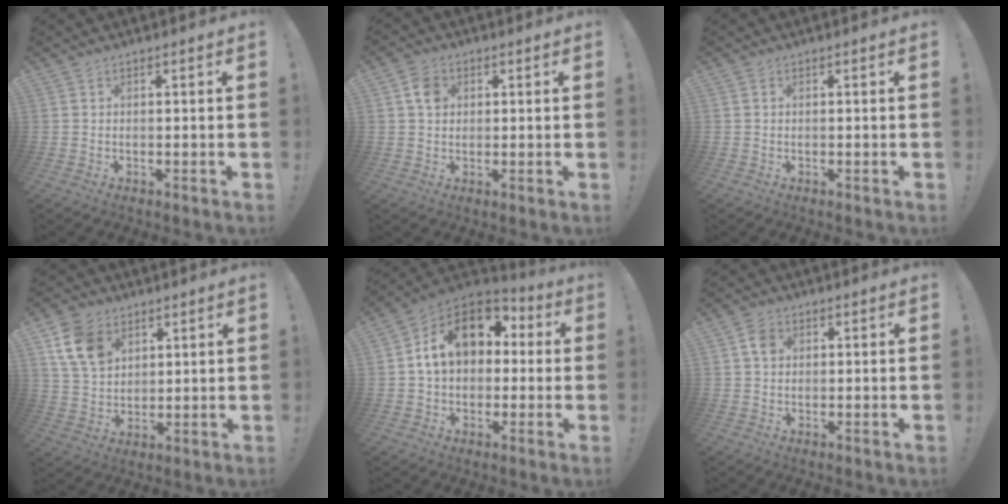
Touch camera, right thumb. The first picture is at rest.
{"total": 5.3, "force": [1.7, 4.2, 2.6], "torque": [-0.041, 0.005, 0.033]}
{"total": 0.5, "force": [0.2, 0.4, 0.3], "torque": [-0.012, 0.005, 0.005]}
{"total": 12.7, "force": [6.3, 9.2, 6.2], "torque": [-0.106, -0.015, 0.127]}
{"total": 16.6, "force": [4.6, 11.6, 10.9], "torque": [-0.165, -0.002, 0.085]}
{"total": 4.2, "force": [1.2, 3.3, 2.3], "torque": [-0.031, 0.003, 0.021]}